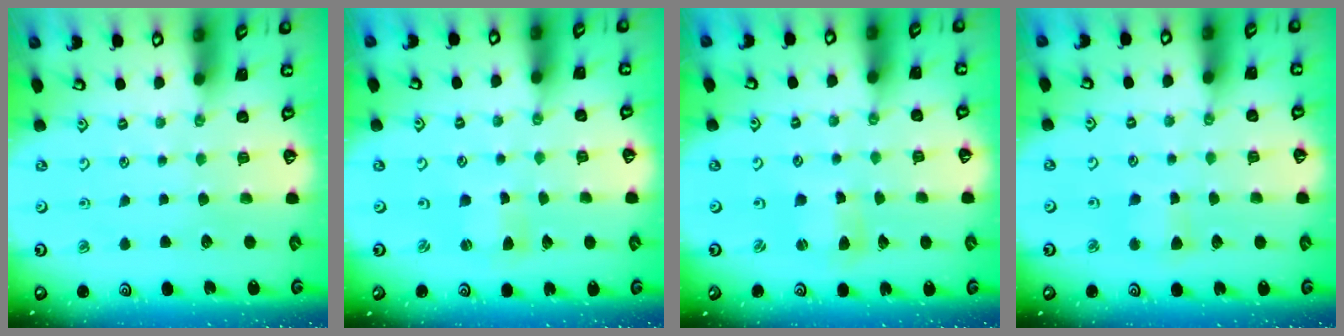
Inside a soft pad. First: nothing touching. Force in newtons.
{"total": 1.1, "press": 1.0, "slide": 0.2}
{"total": 2.9, "press": 2.9, "slide": 0.3}
{"total": 3.6, "press": 3.5, "slide": 0.7}